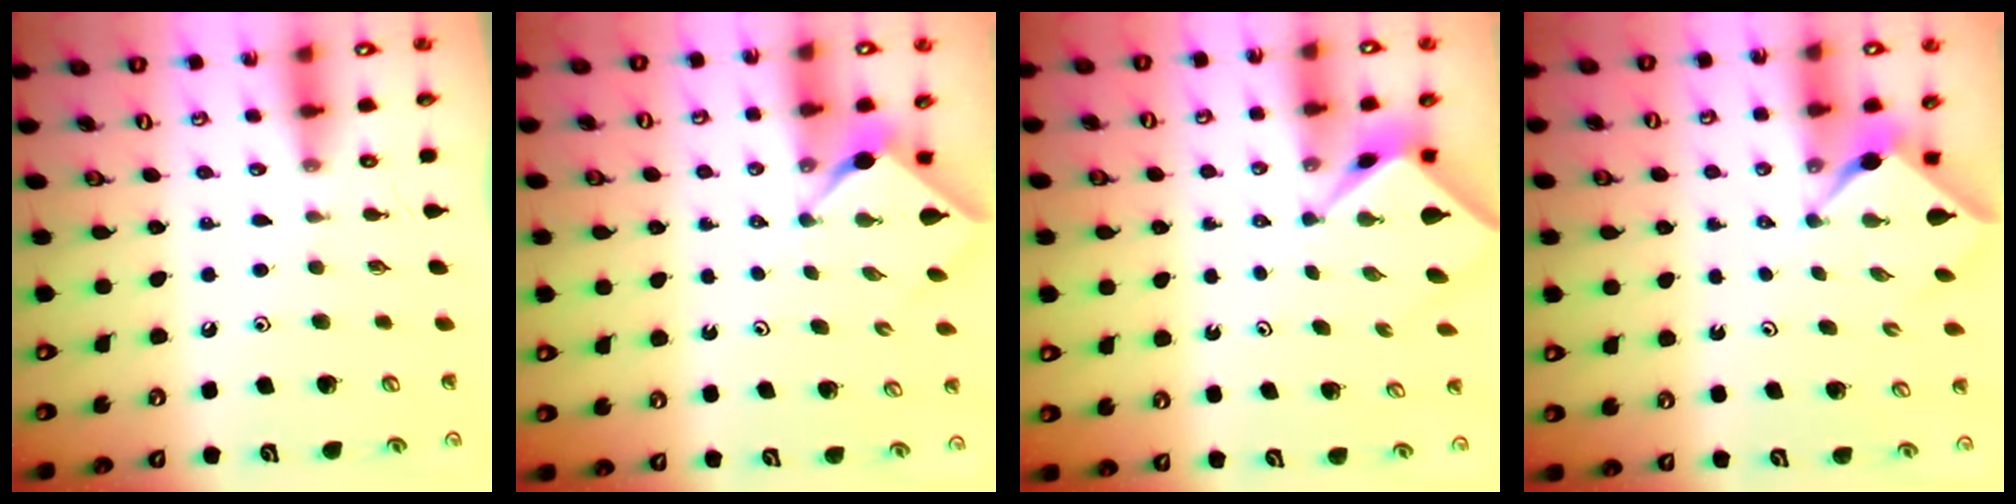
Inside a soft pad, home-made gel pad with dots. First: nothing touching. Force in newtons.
{"total": 2.6, "press": 2.6, "slide": 0.2}
{"total": 2.1, "press": 2.1, "slide": 0.3}
{"total": 2.4, "press": 2.4, "slide": 0.2}